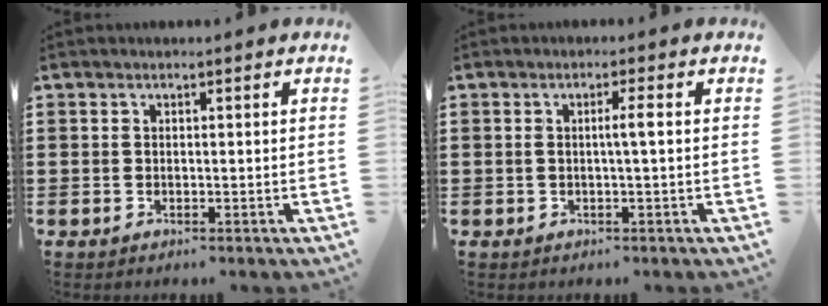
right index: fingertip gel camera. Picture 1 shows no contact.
{"total": 2.3, "force": [0.0, -0.2, 2.3], "torque": [-0.042, -0.002, -0.005]}